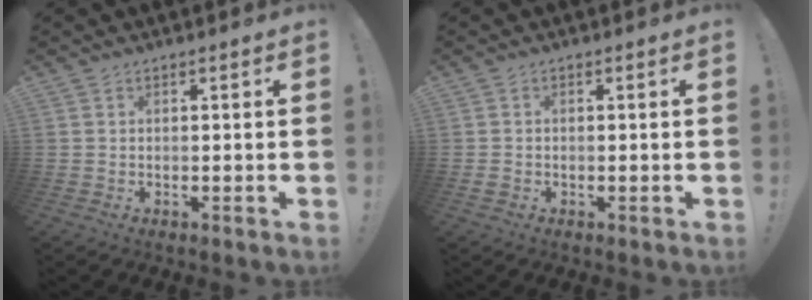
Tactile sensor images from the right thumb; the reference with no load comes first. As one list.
[{"total": 1.1, "force": [-0.3, 0.9, 0.6], "torque": [-0.008, 0.003, -0.006]}]